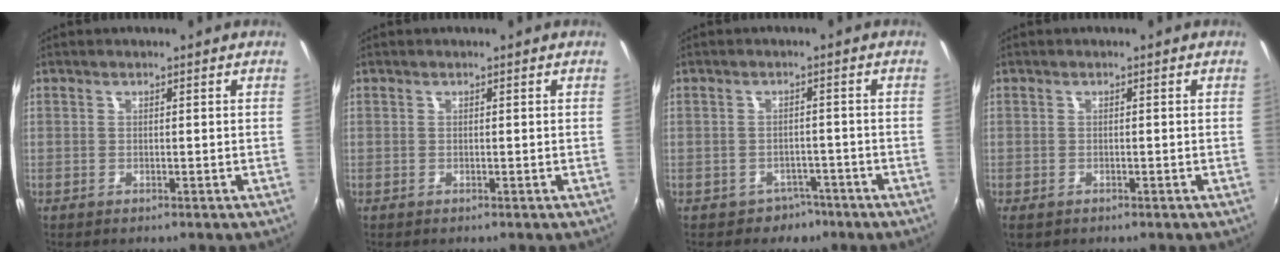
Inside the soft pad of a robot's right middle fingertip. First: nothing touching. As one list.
[{"total": 0.0}, {"total": 3.1, "force": [-2.0, 2.4, 0.3], "torque": [-0.014, 0.001, -0.025]}, {"total": 1.2, "force": [-0.8, 0.5, 0.7], "torque": [-0.015, -0.007, -0.012]}]